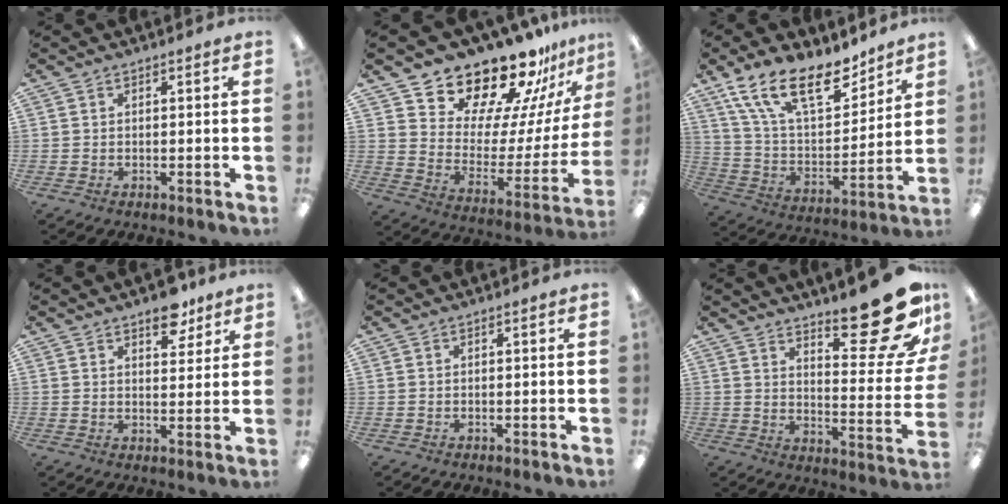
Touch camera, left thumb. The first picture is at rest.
{"total": 19.9, "force": [18.2, 6.7, 4.7], "torque": [-0.081, -0.156, 0.319]}
{"total": 19.9, "force": [13.6, 8.5, 11.7], "torque": [-0.209, -0.072, 0.243]}
{"total": 7.3, "force": [5.4, 3.6, 3.3], "torque": [-0.015, -0.035, 0.088]}
{"total": 0.0}
{"total": 21.4, "force": [15.2, 6.3, 13.7], "torque": [-0.166, -0.118, 0.244]}